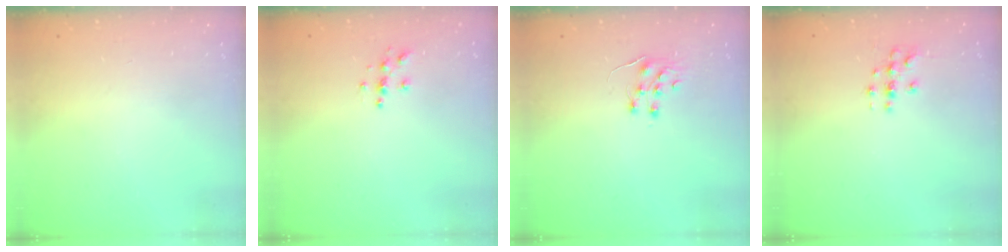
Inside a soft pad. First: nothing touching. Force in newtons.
{"total": 5.0, "press": 5.0, "slide": 0.4}
{"total": 7.1, "press": 7.1, "slide": 0.6}
{"total": 3.9, "press": 3.8, "slide": 0.5}